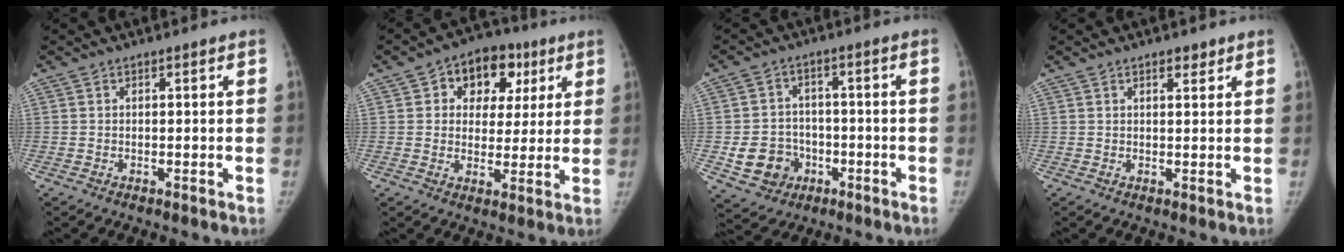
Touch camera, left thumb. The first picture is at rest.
{"total": 12.3, "force": [4.6, 9.1, 6.9], "torque": [-0.045, 0.006, 0.063]}
{"total": 9.1, "force": [-2.8, 8.0, 3.2], "torque": [-0.031, 0.022, -0.036]}
{"total": 2.0, "force": [1.4, 0.9, 1.1], "torque": [-0.008, -0.007, 0.020]}